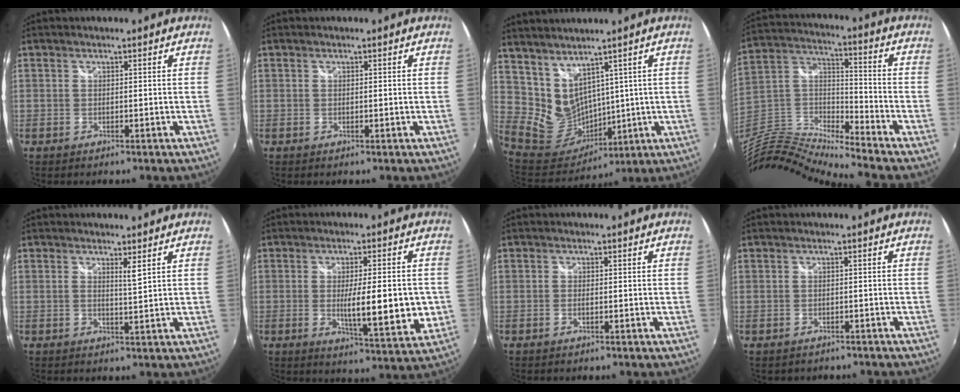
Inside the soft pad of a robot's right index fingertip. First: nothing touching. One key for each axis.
{"total": 0.5, "fx": 0.3, "fy": 0.1, "fz": 0.4, "tx": -0.006, "ty": 0.000, "tz": 0.005}
{"total": 11.7, "fx": 6.9, "fy": 8.0, "fz": 5.2, "tx": -0.119, "ty": -0.011, "tz": 0.167}
{"total": 13.6, "fx": -12.1, "fy": 0.3, "fz": 6.2, "tx": -0.149, "ty": 0.002, "tz": -0.252}
{"total": 2.0, "fx": 1.1, "fy": -0.3, "fz": 1.6, "tx": -0.028, "ty": -0.005, "tz": 0.016}
{"total": 11.6, "fx": -1.3, "fy": 2.2, "fz": 11.3, "tx": -0.175, "ty": -0.025, "tz": -0.013}
{"total": 0.7, "fx": -0.3, "fy": 0.0, "fz": 0.6, "tx": -0.013, "ty": 0.000, "tz": -0.005}
{"total": 2.1, "fx": -1.5, "fy": 1.4, "fz": 0.5, "tx": -0.014, "ty": -0.005, "tz": -0.018}